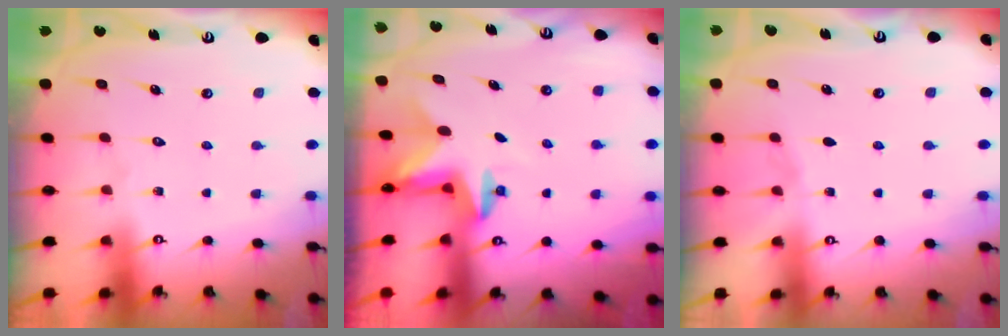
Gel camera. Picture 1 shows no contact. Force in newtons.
{"total": 2.4, "press": 2.3, "slide": 0.4}
{"total": 2.1, "press": 2.1, "slide": 0.4}